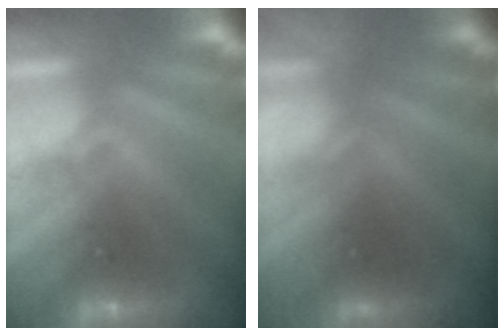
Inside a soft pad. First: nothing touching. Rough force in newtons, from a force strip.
{"total": 8.5}